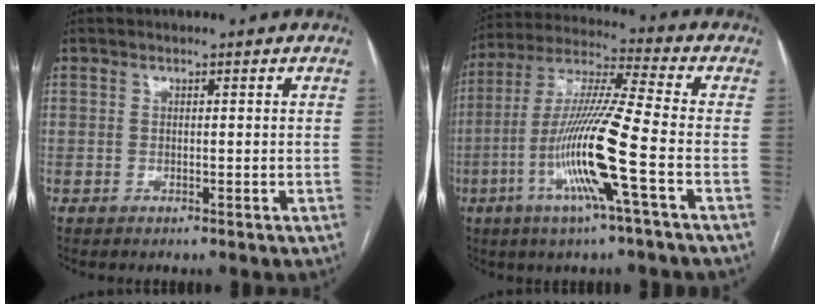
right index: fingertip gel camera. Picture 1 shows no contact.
{"total": 14.9, "force": [-4.9, -0.8, 14.1], "torque": [-0.285, -0.009, -0.100]}